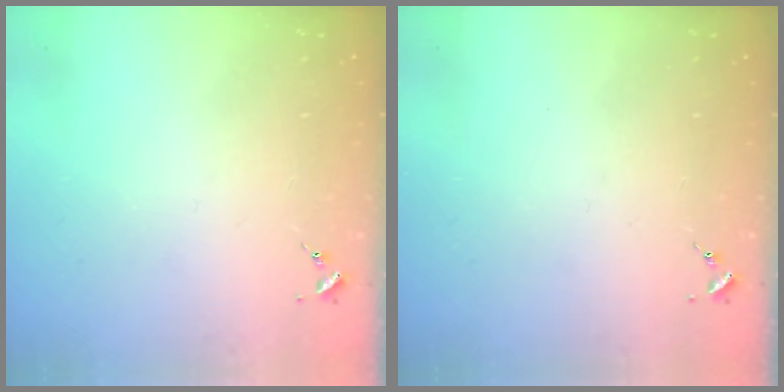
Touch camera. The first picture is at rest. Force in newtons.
{"total": 0.0}